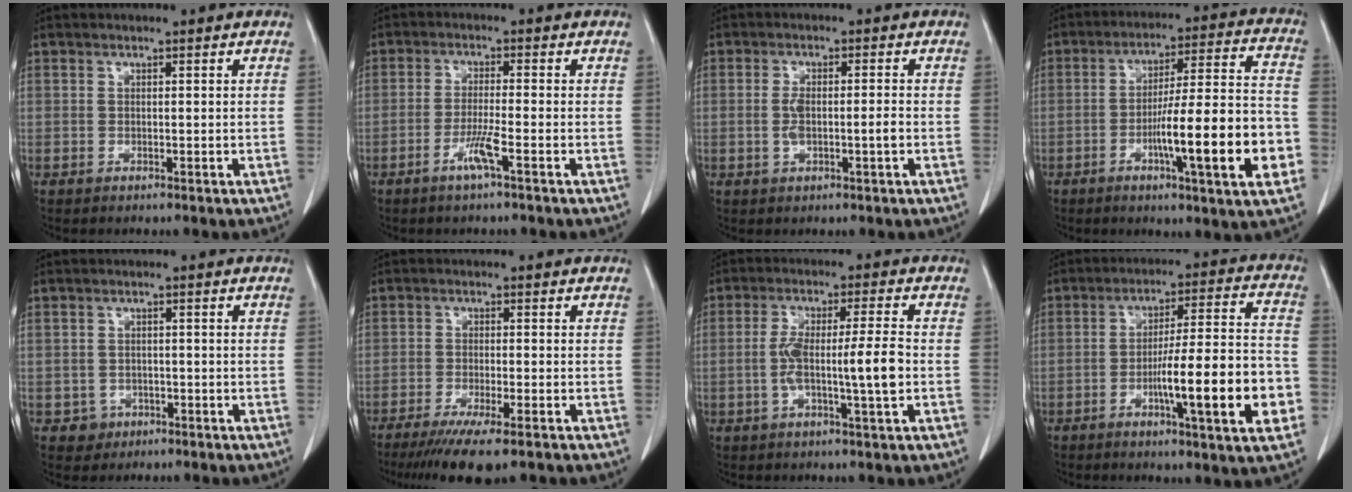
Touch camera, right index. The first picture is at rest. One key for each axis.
{"total": 3.8, "fx": -2.0, "fy": -0.4, "fz": 3.3, "tx": -0.066, "ty": -0.007, "tz": -0.041}
{"total": 4.0, "fx": -0.7, "fy": 0.8, "fz": 3.9, "tx": -0.081, "ty": 0.005, "tz": -0.009}
{"total": 17.5, "fx": -5.2, "fy": 0.9, "fz": 16.6, "tx": -0.235, "ty": 0.006, "tz": -0.077}
{"total": 2.7, "fx": -1.2, "fy": 2.4, "fz": -0.1, "tx": 0.009, "ty": 0.012, "tz": -0.015}
{"total": 9.1, "fx": -6.6, "fy": 0.7, "fz": 6.2, "tx": -0.093, "ty": -0.021, "tz": -0.101}
{"total": 9.0, "fx": -1.4, "fy": 0.2, "fz": 8.9, "tx": -0.161, "ty": 0.007, "tz": -0.026}
{"total": 16.4, "fx": -4.9, "fy": 0.9, "fz": 15.6, "tx": -0.224, "ty": 0.004, "tz": -0.072}